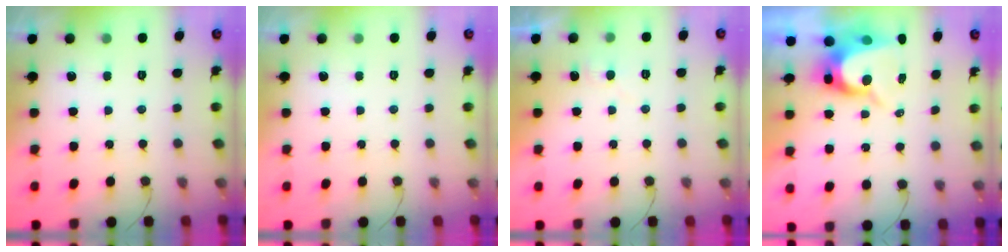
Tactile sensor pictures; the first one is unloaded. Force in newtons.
{"total": 0.0}
{"total": 4.5, "press": 4.4, "slide": 0.5}
{"total": 8.6, "press": 8.5, "slide": 0.5}